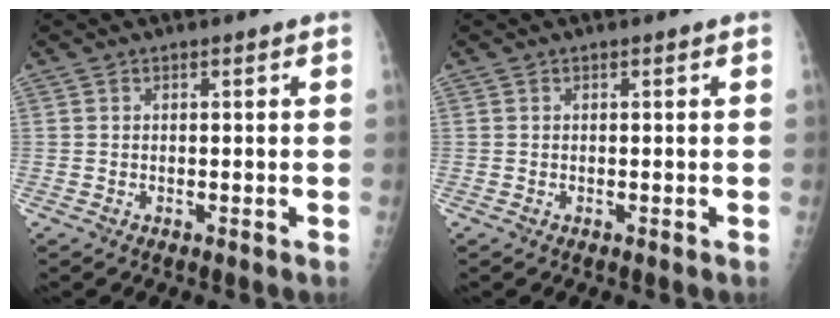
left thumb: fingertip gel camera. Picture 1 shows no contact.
{"total": 0.0}